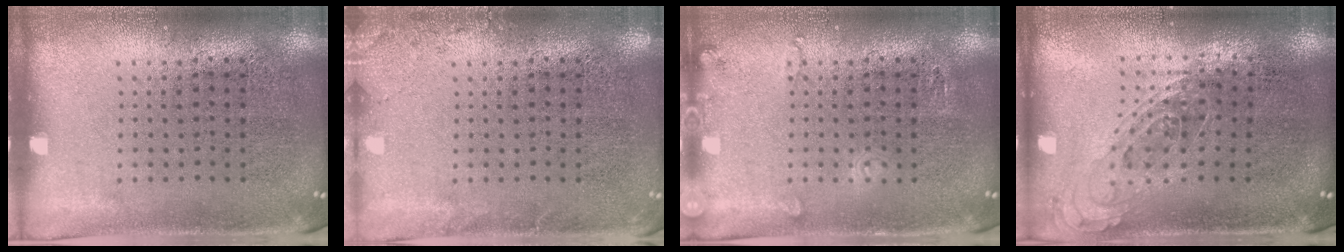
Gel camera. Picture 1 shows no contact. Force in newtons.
{"total": 1.4, "press": 1.4, "slide": 0.3}
{"total": 1.3, "press": 1.3, "slide": 0.2}
{"total": 0.7, "press": 0.7, "slide": 0.3}